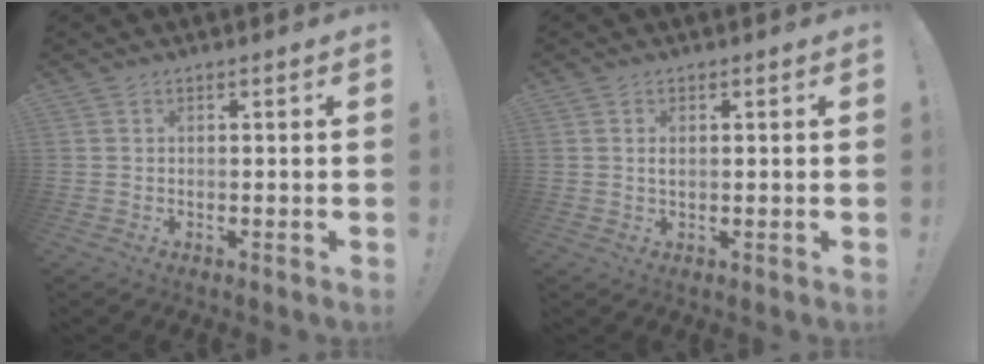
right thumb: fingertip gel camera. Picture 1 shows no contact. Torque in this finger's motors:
{"motor_torque": [-0.05, -0.47, 0.05, 0.28, -0.02]}